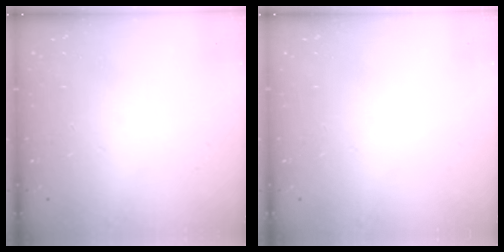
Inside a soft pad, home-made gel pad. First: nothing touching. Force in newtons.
{"total": 0.0}